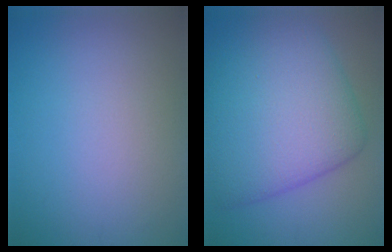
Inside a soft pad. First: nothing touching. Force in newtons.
{"total": 10.6, "press": 10.6, "slide": 0.2}